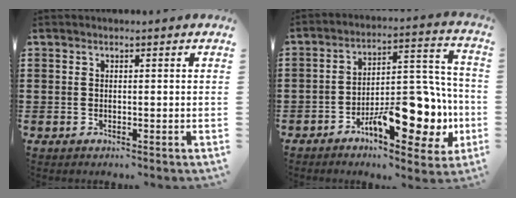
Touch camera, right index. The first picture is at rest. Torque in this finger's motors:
{"motor_torque": [1.69, -0.45, 1.05, 0.21]}